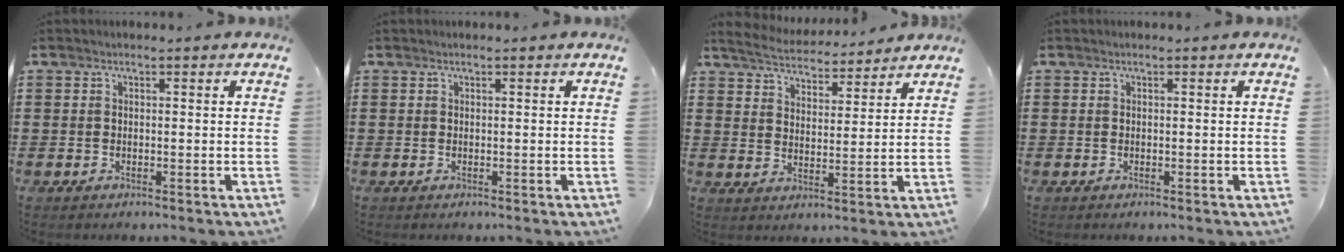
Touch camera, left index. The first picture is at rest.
{"total": 0.0}
{"total": 4.6, "force": [4.6, 0.3, 0.4], "torque": [-0.032, -0.027, 0.079]}
{"total": 0.0}